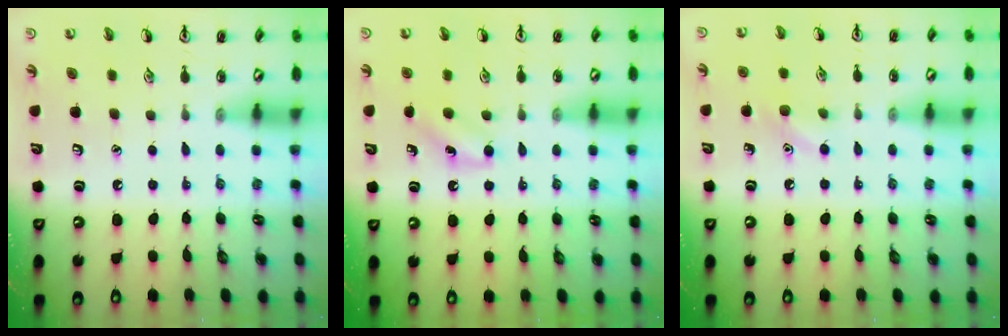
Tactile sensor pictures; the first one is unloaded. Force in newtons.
{"total": 7.5, "press": 7.3, "slide": 1.8}
{"total": 7.0, "press": 6.8, "slide": 1.6}